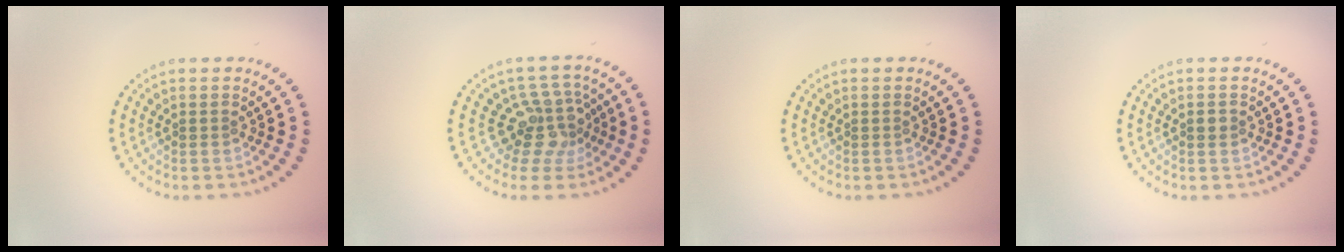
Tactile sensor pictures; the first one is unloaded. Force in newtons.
{"total": 4.0, "press": 3.0, "slide": 2.6}
{"total": 0.0}
{"total": 1.0, "press": 1.0, "slide": 0.2}